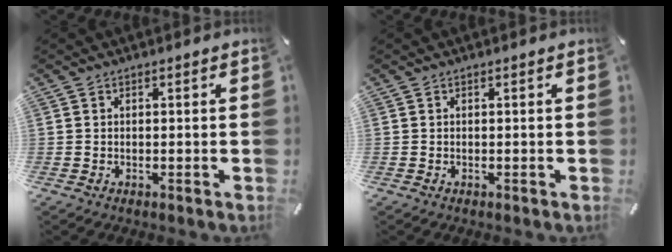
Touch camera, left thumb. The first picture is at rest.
{"total": 0.0}